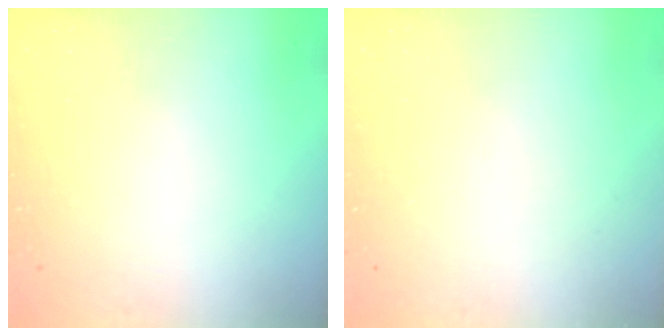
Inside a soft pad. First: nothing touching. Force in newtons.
{"total": 0.0}